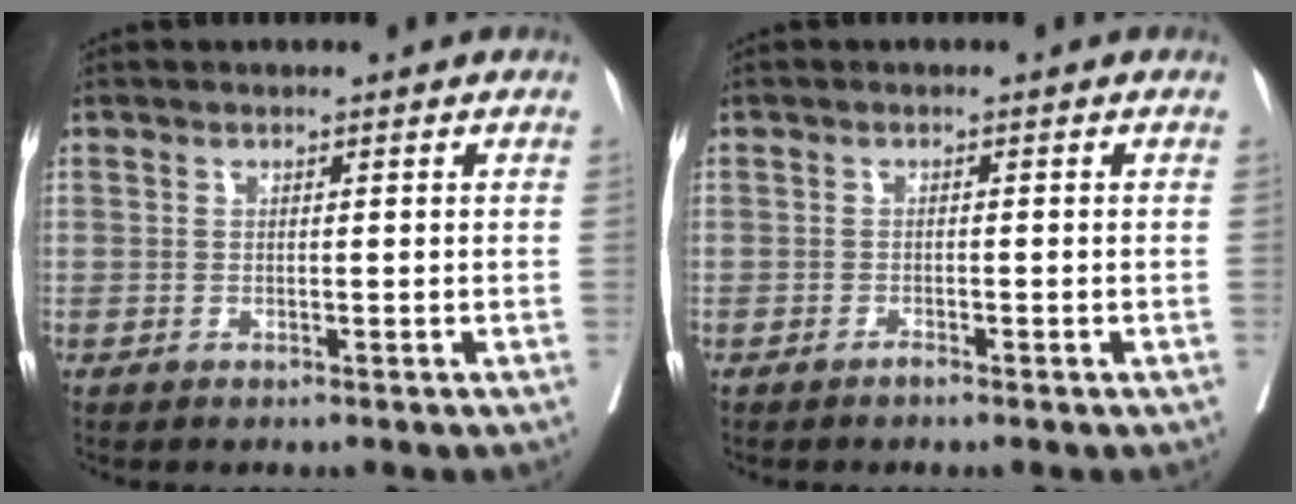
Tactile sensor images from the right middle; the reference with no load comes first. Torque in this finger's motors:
{"motor_torque": [-0.06, 0.06, -0.02, 0.00]}